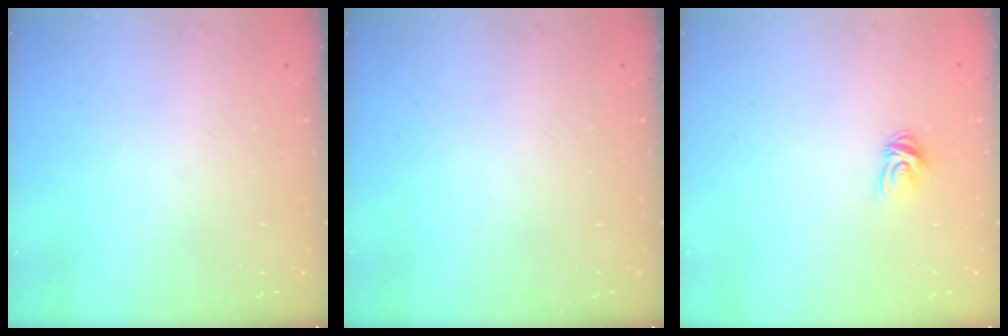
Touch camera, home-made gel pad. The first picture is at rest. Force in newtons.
{"total": 0.0}
{"total": 5.0, "press": 4.9, "slide": 0.5}